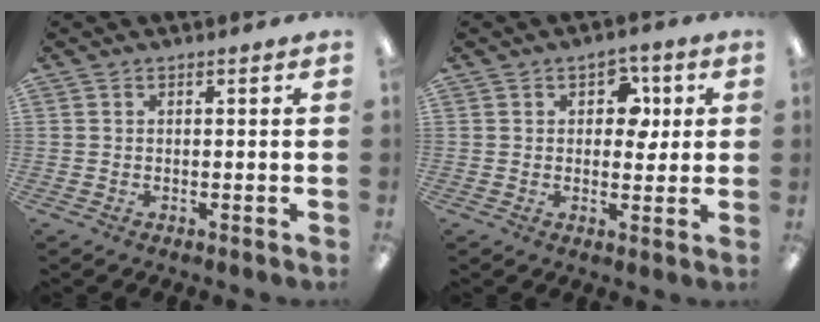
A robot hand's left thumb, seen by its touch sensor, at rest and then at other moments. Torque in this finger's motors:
{"motor_torque": [-0.46, 0.18, 0.12, 0.35, -0.04]}